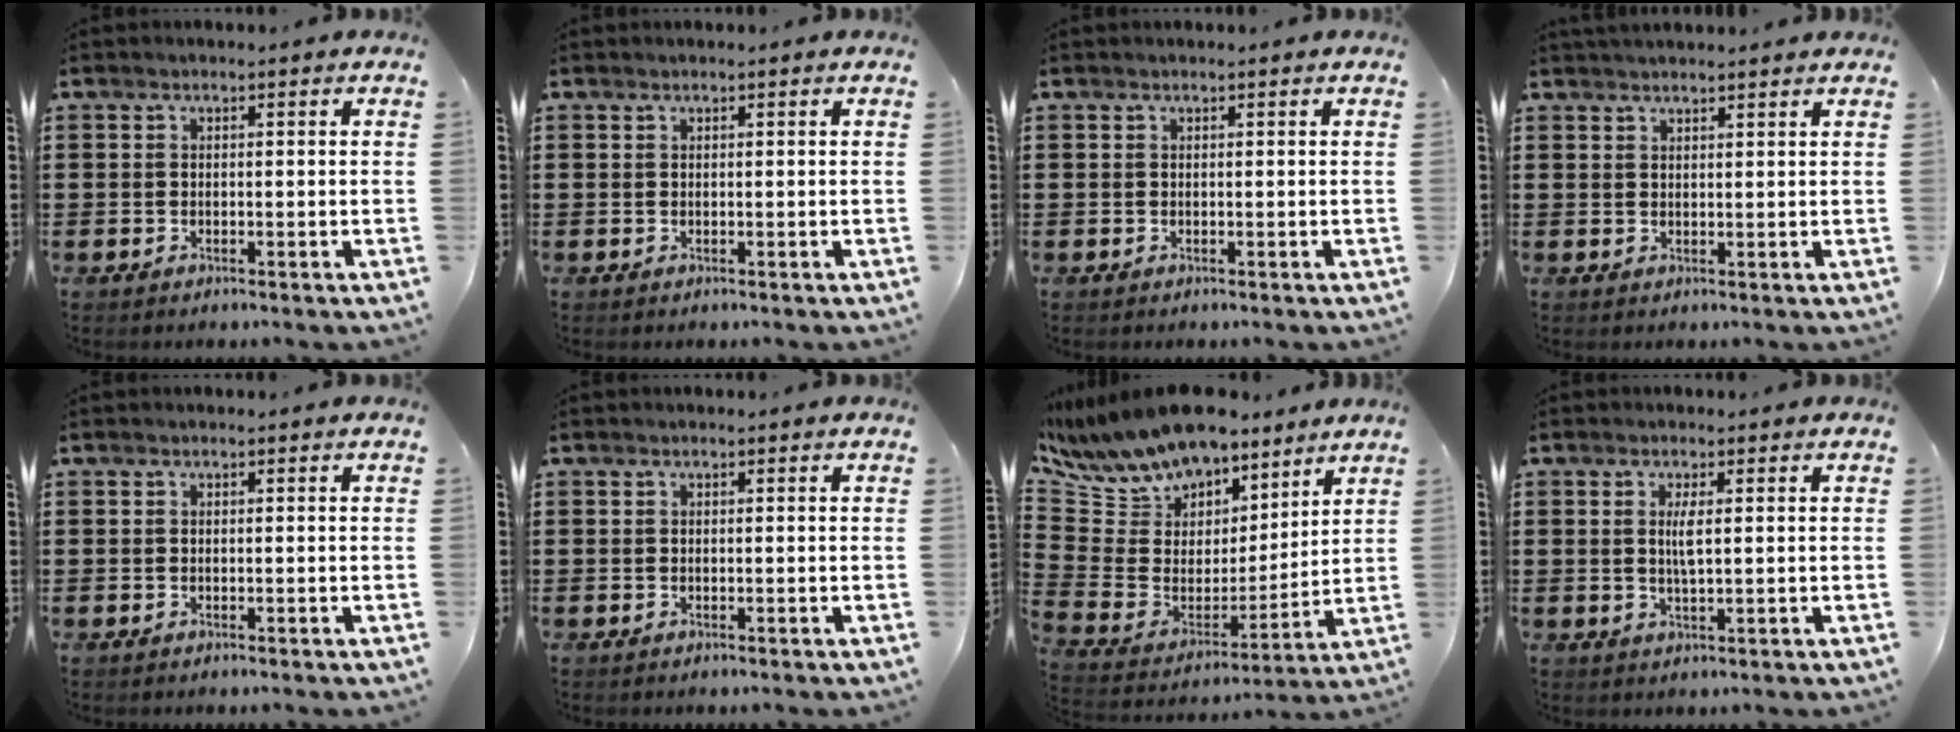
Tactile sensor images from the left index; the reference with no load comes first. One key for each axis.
{"total": 0.0}
{"total": 0.0}
{"total": 1.7, "fx": 1.7, "fy": 0.1, "fz": 0.4, "tx": -0.011, "ty": 0.002, "tz": 0.032}
{"total": 0.0}
{"total": 0.0}
{"total": 12.2, "fx": 10.8, "fy": 5.0, "fz": 2.2, "tx": -0.113, "ty": -0.073, "tz": 0.204}
{"total": 2.5, "fx": 0.6, "fy": 0.4, "fz": 2.5, "tx": -0.051, "ty": 0.000, "tz": 0.007}